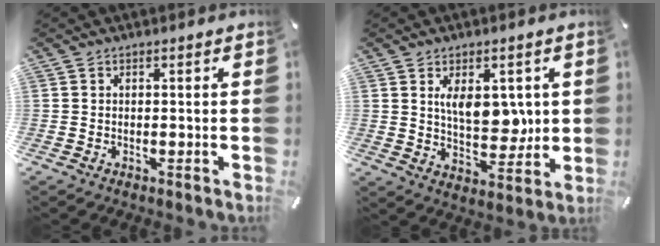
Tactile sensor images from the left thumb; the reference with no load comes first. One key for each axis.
{"total": 9.2, "fx": 2.3, "fy": 5.6, "fz": 7.0, "tx": -0.099, "ty": -0.012, "tz": 0.038}